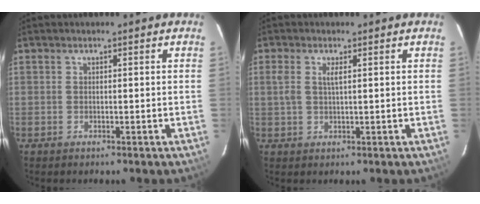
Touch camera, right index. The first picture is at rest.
{"total": 2.5, "force": [0.8, 0.7, 2.3], "torque": [-0.046, 0.001, 0.013]}